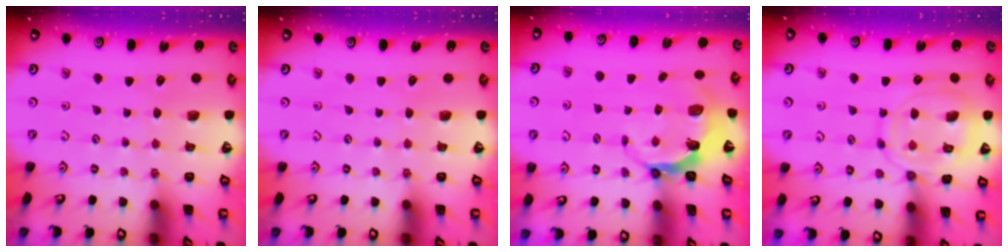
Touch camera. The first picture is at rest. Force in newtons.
{"total": 0.0}
{"total": 5.8, "press": 4.8, "slide": 3.4}
{"total": 14.4, "press": 14.3, "slide": 1.2}